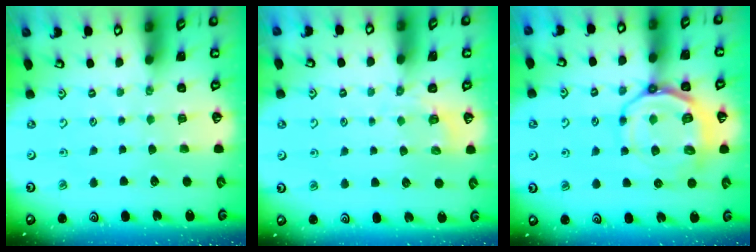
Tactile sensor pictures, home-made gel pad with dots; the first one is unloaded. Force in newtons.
{"total": 2.3, "press": 1.5, "slide": 1.7}
{"total": 13.3, "press": 13.0, "slide": 2.9}